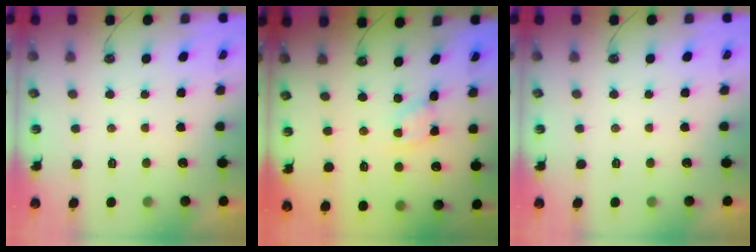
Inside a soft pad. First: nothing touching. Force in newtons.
{"total": 2.1, "press": 2.1, "slide": 0.0}
{"total": 0.0}